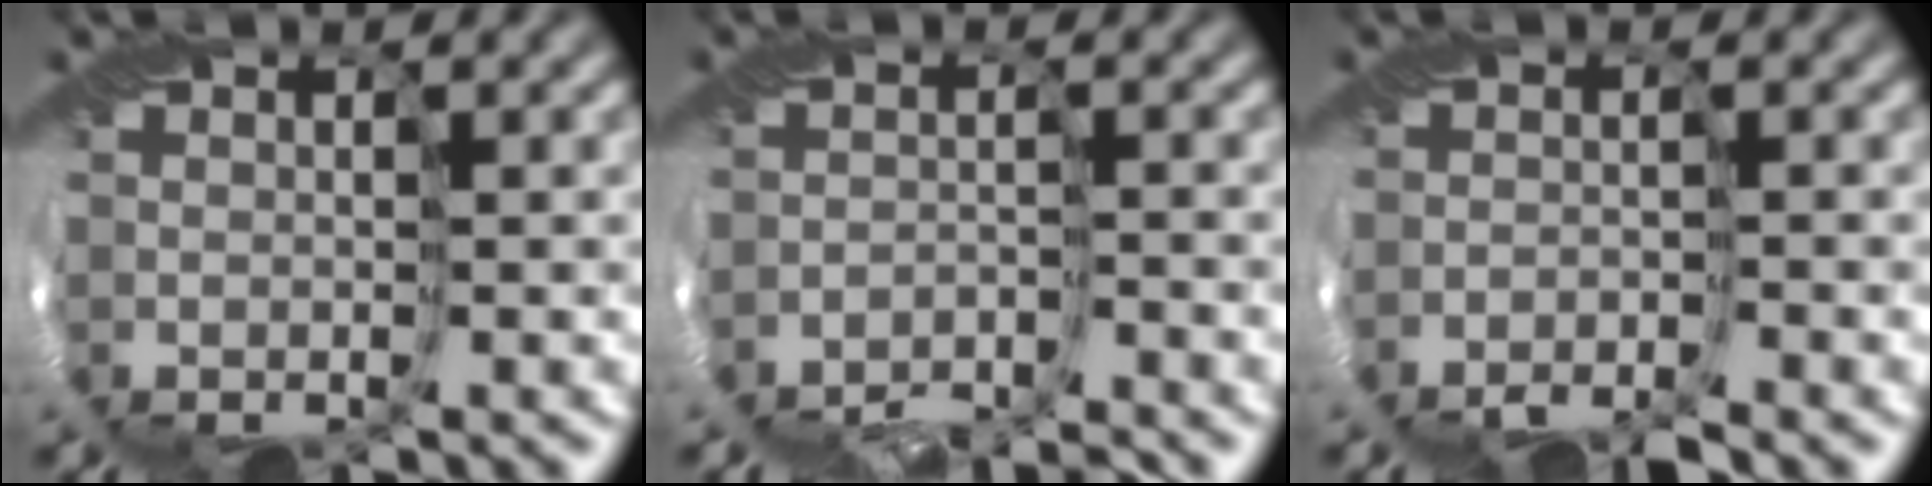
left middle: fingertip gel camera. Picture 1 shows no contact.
{"total": 5.2, "force": [-5.2, 0.1, 0.0], "torque": [-0.007, -0.008, -0.097]}
{"total": 3.9, "force": [-3.9, 0.3, 0.7], "torque": [-0.003, -0.007, -0.074]}